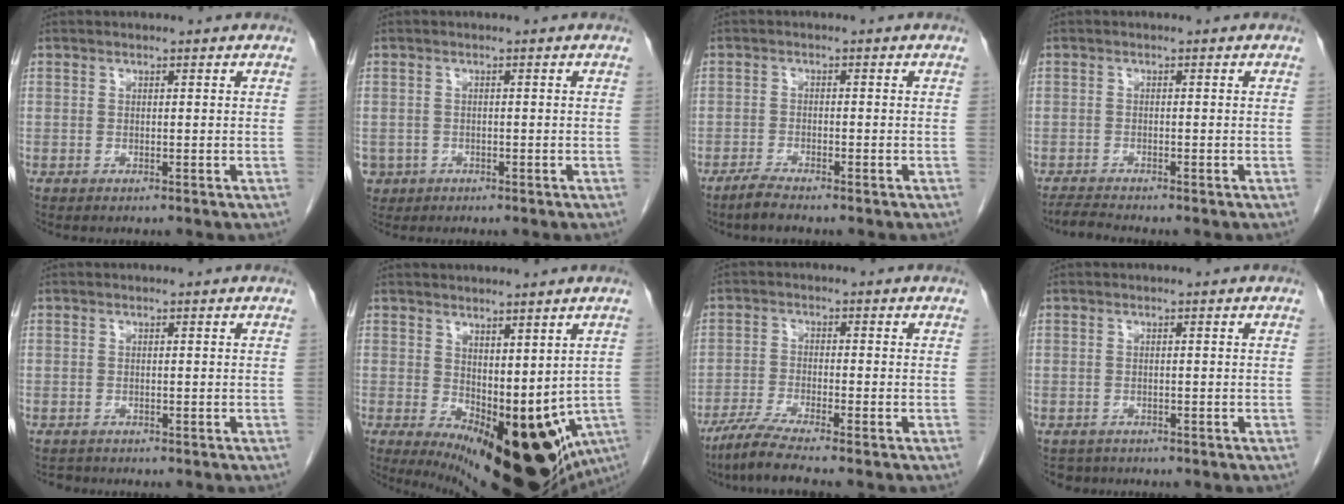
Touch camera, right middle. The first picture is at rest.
{"total": 3.2, "force": [-1.7, 2.7, 0.3], "torque": [-0.005, 0.005, -0.027]}
{"total": 2.6, "force": [-2.2, 0.1, 1.3], "torque": [-0.034, -0.005, -0.043]}
{"total": 2.3, "force": [-2.1, -0.7, 0.4], "torque": [-0.018, -0.016, -0.041]}
{"total": 0.9, "force": [-0.8, 0.3, -0.2], "torque": [-0.007, -0.004, -0.013]}
{"total": 21.0, "force": [-6.3, 9.0, 17.9], "torque": [-0.212, -0.040, -0.059]}
{"total": 6.0, "force": [-4.9, -0.6, 3.4], "torque": [-0.068, -0.020, -0.093]}
{"total": 2.0, "force": [-1.7, 1.0, -0.3], "torque": [-0.004, -0.002, -0.027]}